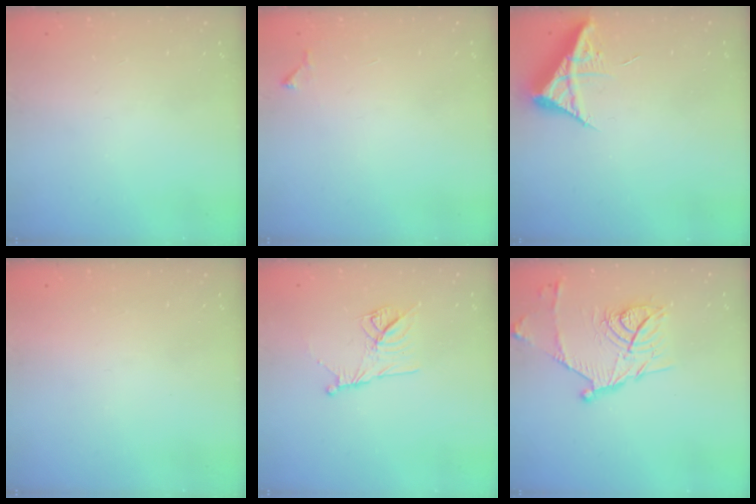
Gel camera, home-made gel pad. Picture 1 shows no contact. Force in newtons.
{"total": 4.4, "press": 4.4, "slide": 0.7}
{"total": 9.2, "press": 9.2, "slide": 0.8}
{"total": 1.5, "press": 1.5, "slide": 0.1}
{"total": 9.9, "press": 9.8, "slide": 1.2}
{"total": 15.9, "press": 15.9, "slide": 0.3}